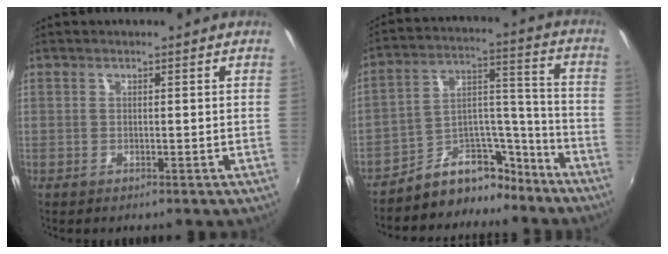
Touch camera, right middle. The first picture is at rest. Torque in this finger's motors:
{"motor_torque": [0.89, -1.25, 0.03, 0.02]}